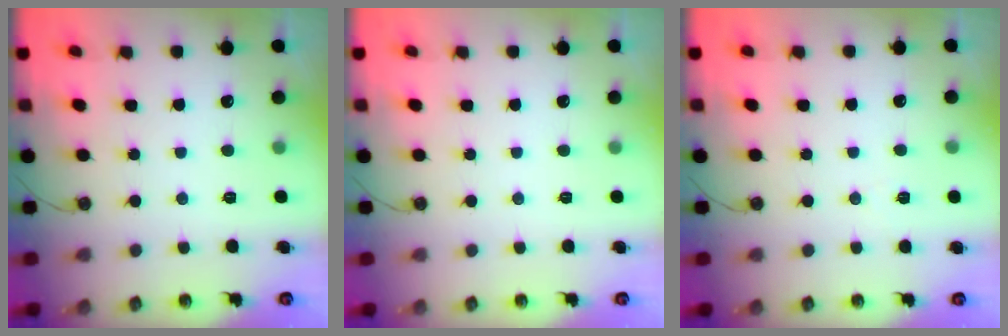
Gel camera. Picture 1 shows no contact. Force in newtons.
{"total": 0.0}
{"total": 3.3, "press": 2.7, "slide": 1.9}